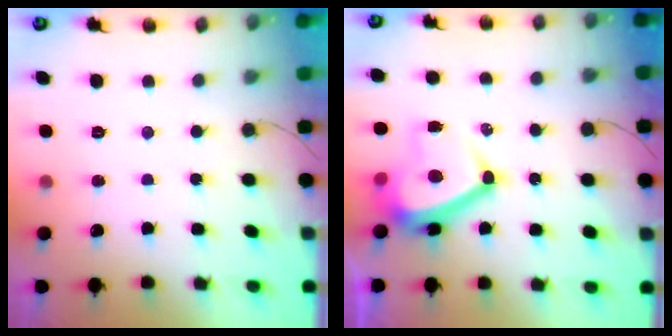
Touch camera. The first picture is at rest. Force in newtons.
{"total": 10.8, "press": 10.5, "slide": 2.5}